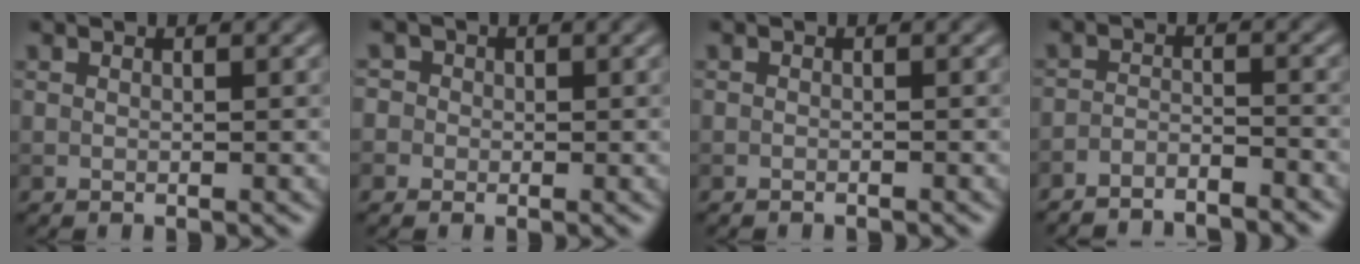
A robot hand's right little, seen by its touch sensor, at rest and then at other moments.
{"total": 3.2, "force": [0.5, 3.0, 0.9], "torque": [0.010, 0.026, -0.021]}
{"total": 0.5, "force": [-0.5, 0.1, 0.1], "torque": [0.003, -0.002, -0.009]}
{"total": 3.5, "force": [-3.4, 0.5, 0.9], "torque": [-0.013, -0.004, -0.058]}